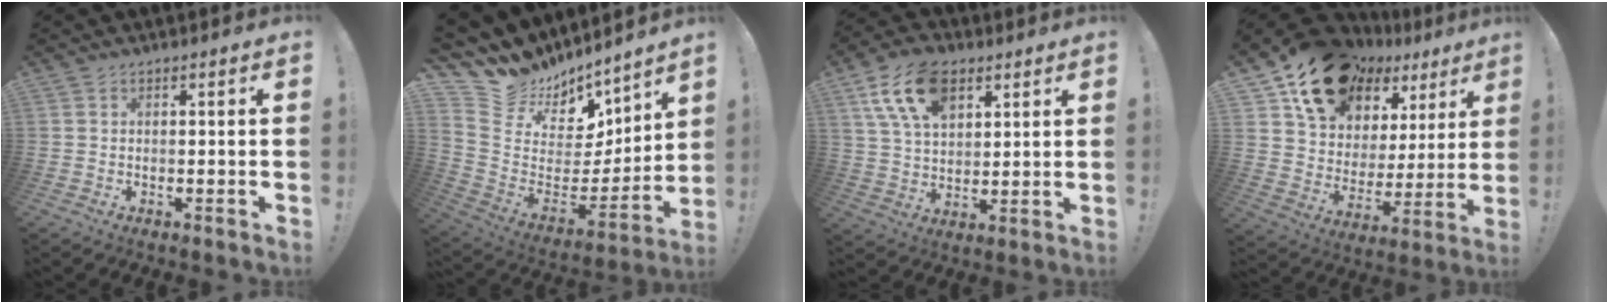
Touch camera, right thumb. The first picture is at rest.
{"total": 11.6, "force": [9.5, 6.6, 1.1], "torque": [-0.028, -0.109, 0.194]}
{"total": 16.0, "force": [8.2, 9.6, 9.7], "torque": [-0.175, -0.024, 0.154]}
{"total": 19.4, "force": [14.0, 10.8, 7.9], "torque": [-0.137, -0.087, 0.269]}